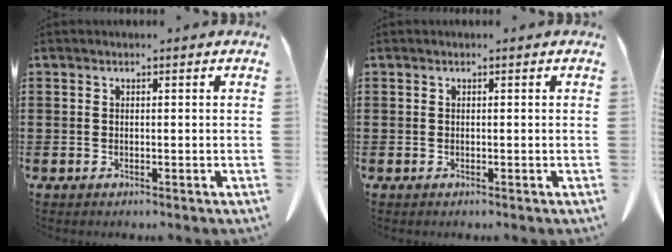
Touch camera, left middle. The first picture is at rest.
{"total": 0.0}